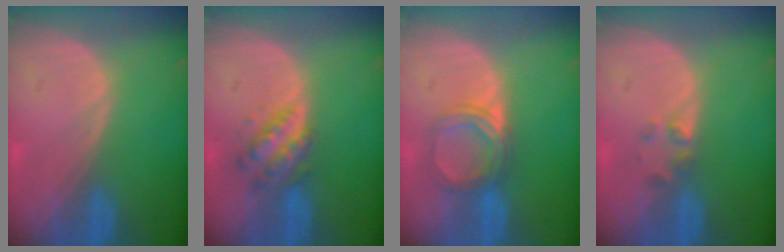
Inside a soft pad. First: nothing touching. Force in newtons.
{"total": 5.0, "press": 5.0, "slide": 0.1}
{"total": 5.3, "press": 5.0, "slide": 1.8}
{"total": 1.9, "press": 1.7, "slide": 0.8}